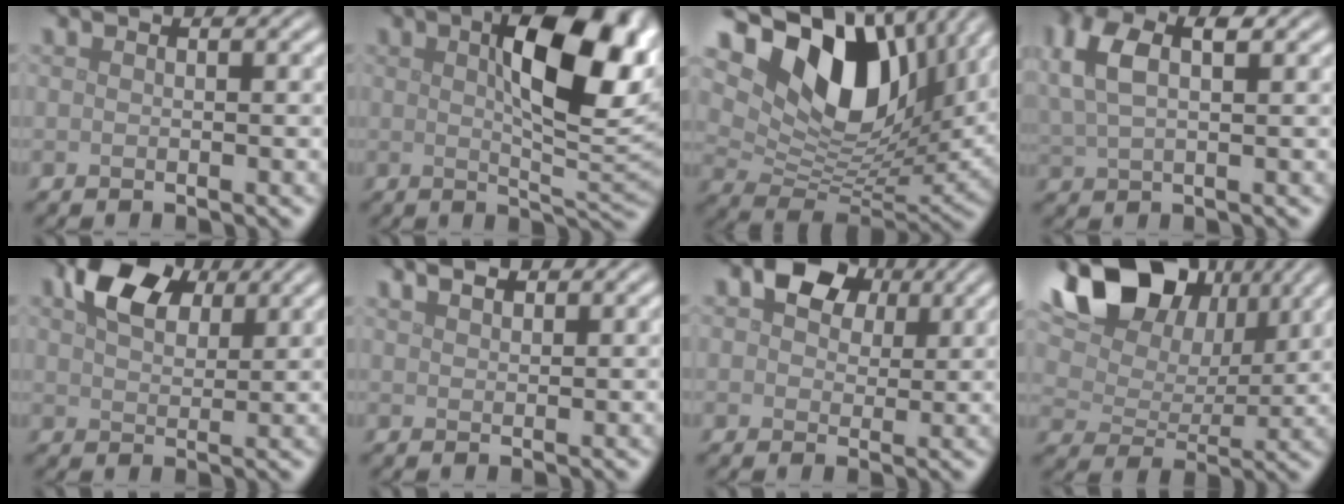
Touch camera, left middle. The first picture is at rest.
{"total": 11.4, "force": [2.9, 4.4, 10.1], "torque": [-0.146, 0.005, 0.048]}
{"total": 13.6, "force": [6.1, 7.9, 9.3], "torque": [-0.159, 0.001, 0.110]}
{"total": 5.3, "force": [2.0, 2.7, 4.1], "torque": [-0.093, 0.012, 0.036]}
{"total": 6.4, "force": [3.4, 3.7, 3.9], "torque": [-0.077, 0.008, 0.058]}
{"total": 1.2, "force": [1.1, 0.4, 0.5], "torque": [-0.015, 0.002, 0.022]}
{"total": 5.6, "force": [2.5, 3.8, 3.2], "torque": [-0.056, 0.001, 0.026]}
{"total": 13.6, "force": [7.4, 8.4, 7.8], "torque": [-0.147, 0.046, 0.107]}